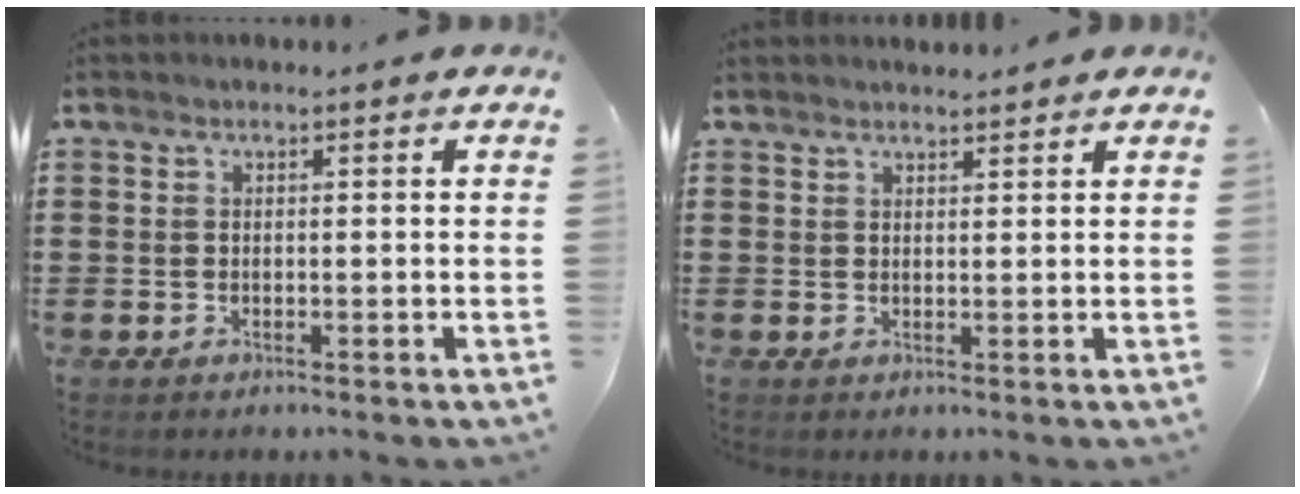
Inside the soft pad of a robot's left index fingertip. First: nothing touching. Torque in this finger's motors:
{"motor_torque": [0.10, 0.42, -0.02, 0.00]}